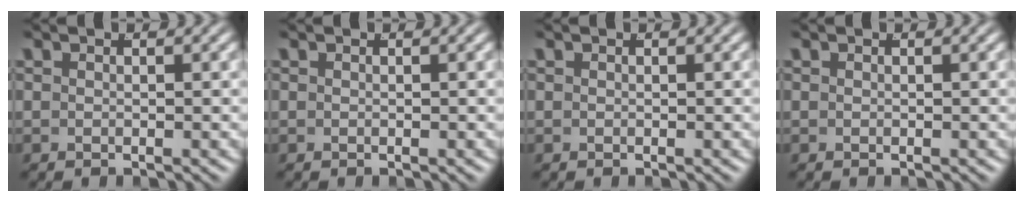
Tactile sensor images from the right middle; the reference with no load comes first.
{"total": 0.0}
{"total": 0.0}
{"total": 0.0}